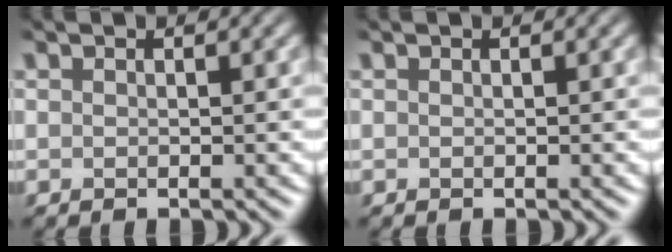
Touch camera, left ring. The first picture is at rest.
{"total": 0.0}